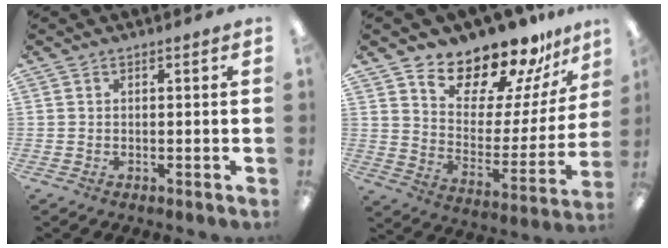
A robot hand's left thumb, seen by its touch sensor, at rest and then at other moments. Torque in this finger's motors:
{"motor_torque": [0.41, 0.38, 1.41, -1.36, 0.08]}